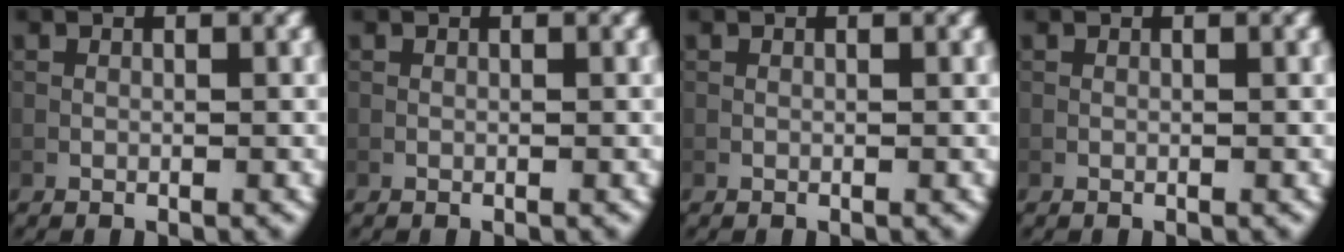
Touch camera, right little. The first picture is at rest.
{"total": 0.0}
{"total": 0.0}
{"total": 0.0}